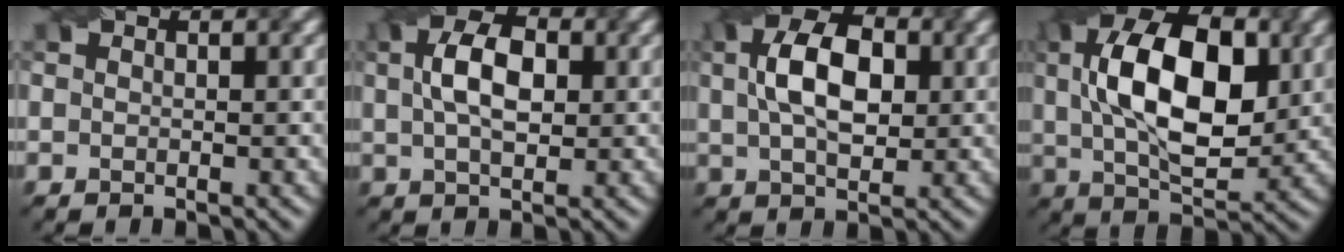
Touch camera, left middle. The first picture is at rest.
{"total": 5.4, "force": [1.0, 3.0, 4.4], "torque": [-0.084, 0.009, 0.015]}
{"total": 7.2, "force": [1.3, 4.1, 5.7], "torque": [-0.109, 0.016, 0.019]}
{"total": 12.6, "force": [2.0, 6.7, 10.6], "torque": [-0.182, 0.013, 0.032]}